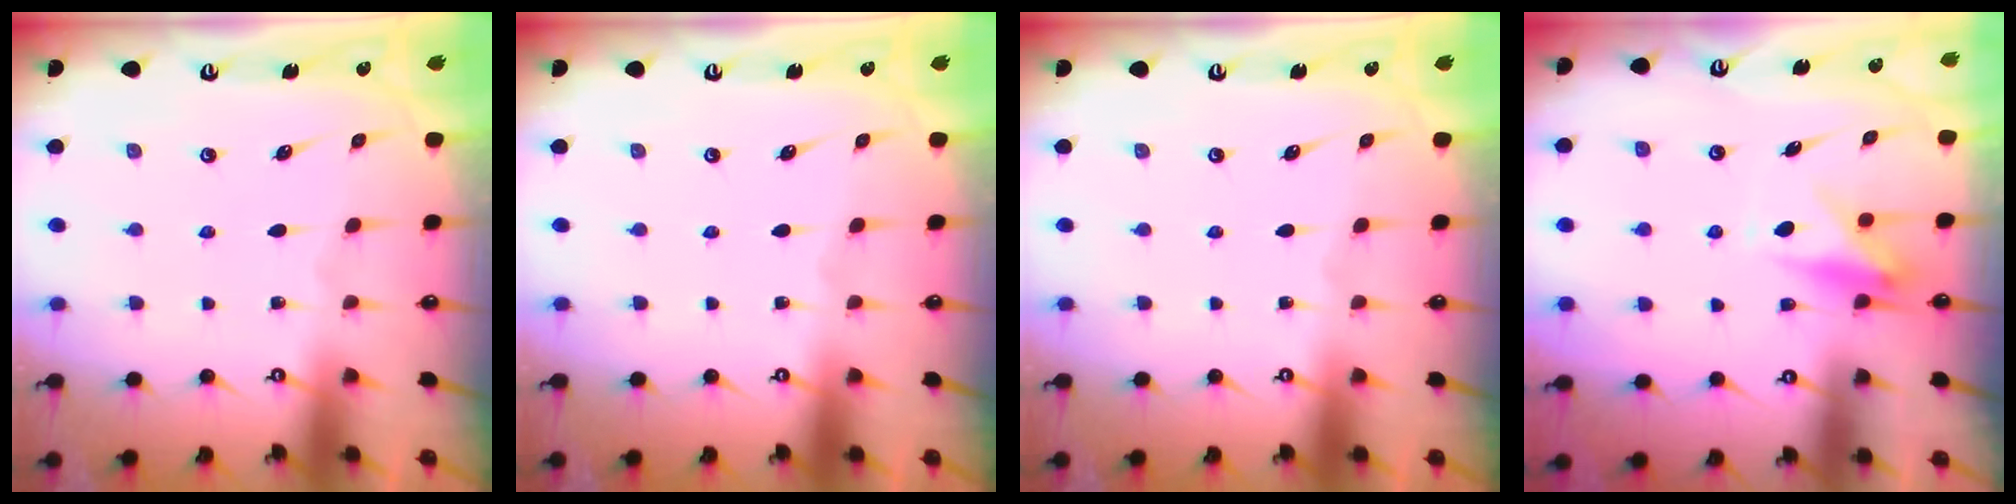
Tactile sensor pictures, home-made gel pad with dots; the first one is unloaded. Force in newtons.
{"total": 0.0}
{"total": 0.0}
{"total": 8.2, "press": 8.2, "slide": 0.6}